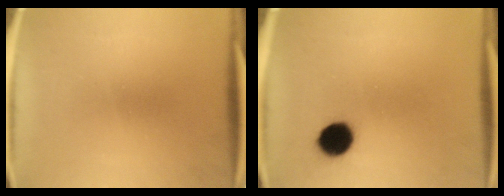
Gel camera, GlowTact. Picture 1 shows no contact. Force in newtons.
{"total": 7.4}